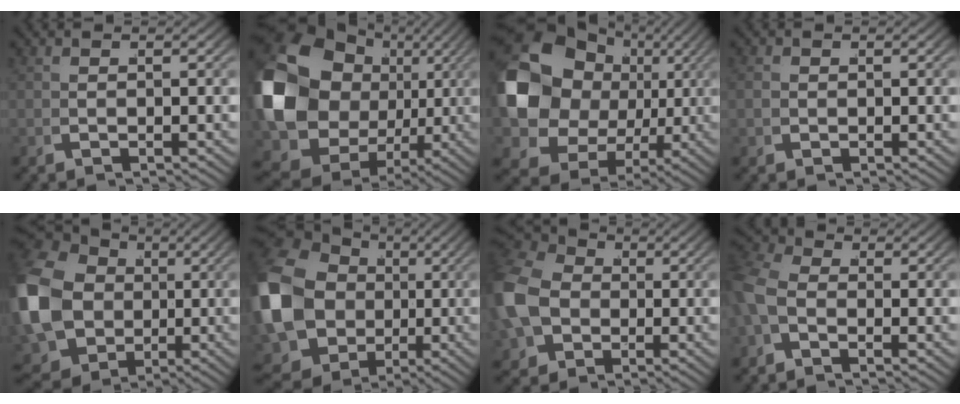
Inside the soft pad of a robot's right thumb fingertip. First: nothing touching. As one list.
[{"total": 17.0, "force": [0.3, 12.8, 11.1], "torque": [-0.267, -0.064, 0.038]}, {"total": 16.1, "force": [0.6, 12.5, 10.2], "torque": [-0.239, -0.058, 0.032]}, {"total": 0.8, "force": [0.2, 0.8, 0.3], "torque": [-0.012, -0.009, 0.008]}, {"total": 17.0, "force": [-0.2, 14.3, 9.2], "torque": [-0.268, -0.067, 0.021]}, {"total": 16.0, "force": [-1.7, 13.6, 8.3], "torque": [-0.256, -0.078, 0.002]}, {"total": 12.3, "force": [0.6, 10.2, 6.9], "torque": [-0.167, -0.021, 0.014]}, {"total": 4.4, "force": [0.2, 3.6, 2.6], "torque": [-0.058, -0.006, -0.003]}]